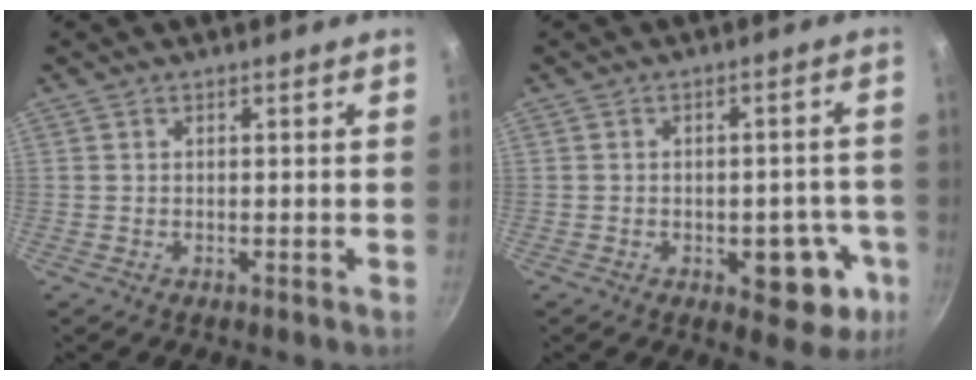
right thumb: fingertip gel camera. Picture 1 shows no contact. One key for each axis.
{"total": 10.2, "fx": -3.5, "fy": 5.8, "fz": 7.6, "tx": -0.042, "ty": 0.017, "tz": -0.042}